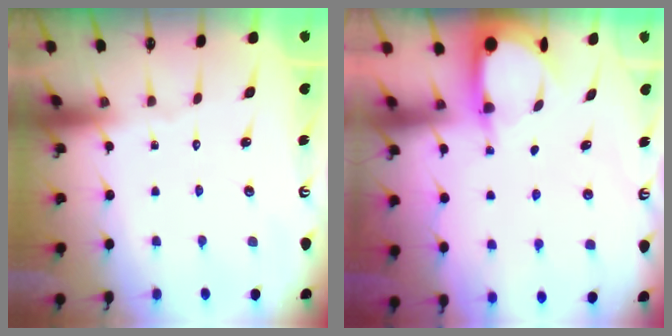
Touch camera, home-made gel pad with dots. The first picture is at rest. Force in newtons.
{"total": 3.9, "press": 3.9, "slide": 0.4}